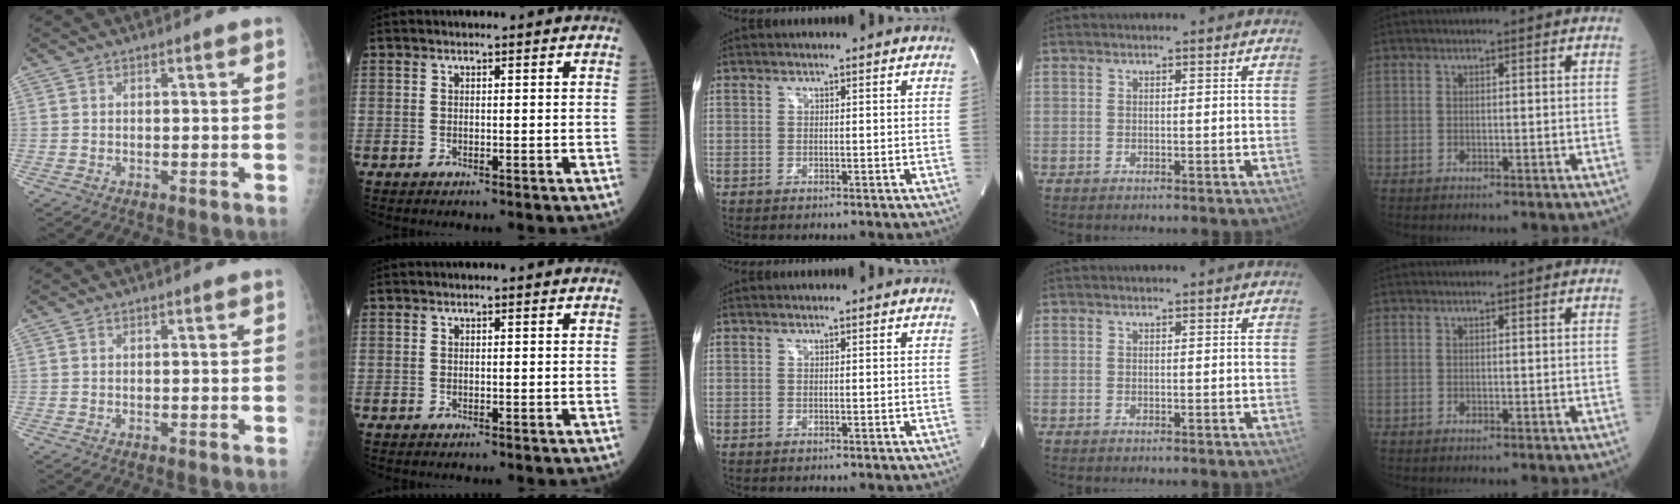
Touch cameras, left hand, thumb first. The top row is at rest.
{}